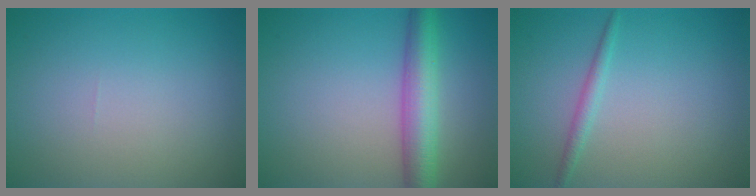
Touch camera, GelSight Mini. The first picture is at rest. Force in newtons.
{"total": 5.1, "press": 5.1, "slide": 0.1}
{"total": 1.3, "press": 1.3, "slide": 0.0}